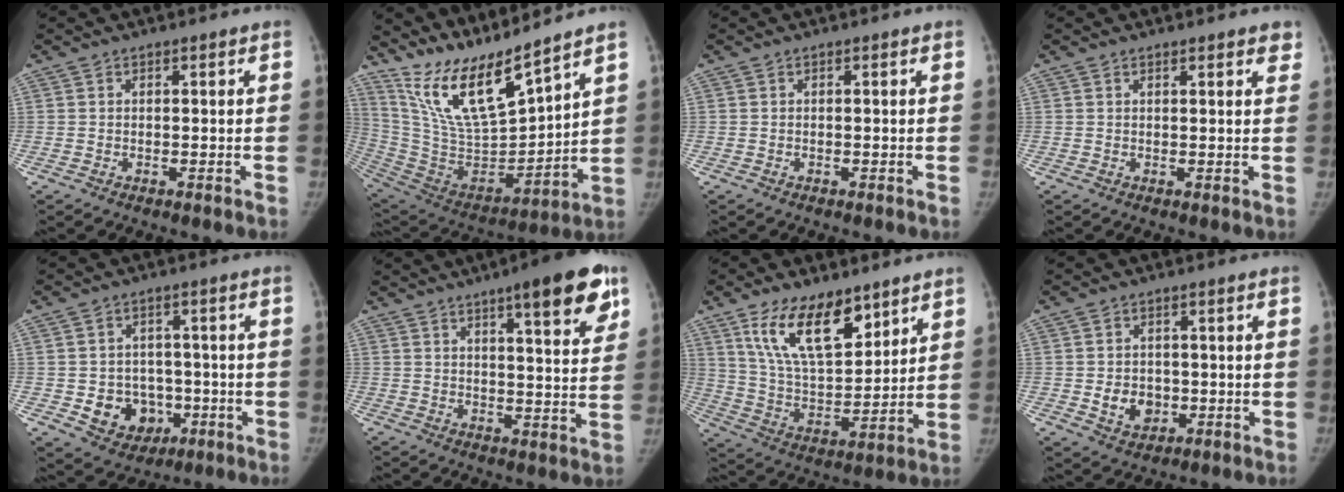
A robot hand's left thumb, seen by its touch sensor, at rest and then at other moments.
{"total": 18.0, "force": [14.9, 2.8, 9.7], "torque": [-0.157, -0.091, 0.303]}
{"total": 0.0}
{"total": 3.4, "force": [2.6, 1.0, 2.0], "torque": [-0.006, -0.004, 0.030]}
{"total": 9.4, "force": [-2.5, 8.0, 4.4], "torque": [-0.029, 0.017, -0.024]}
{"total": 14.8, "force": [8.4, 3.5, 11.7], "torque": [-0.129, -0.032, 0.111]}
{"total": 16.4, "force": [10.1, 7.5, 10.4], "torque": [-0.146, -0.056, 0.196]}
{"total": 5.8, "force": [-0.9, 4.8, 3.1], "torque": [-0.029, 0.002, -0.004]}